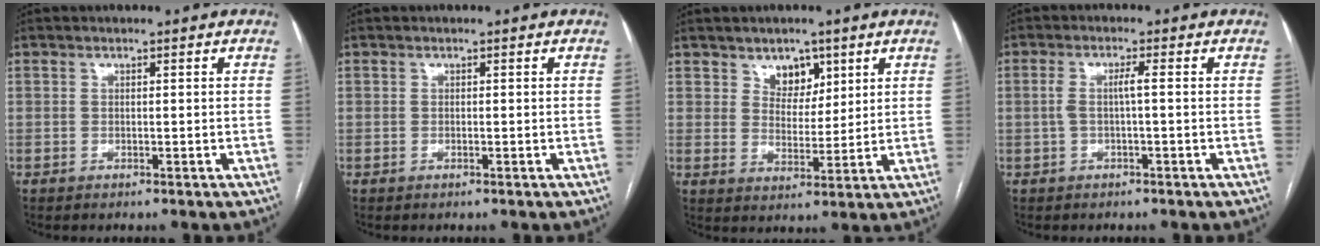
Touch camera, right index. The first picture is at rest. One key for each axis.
{"total": 0.0}
{"total": 5.2, "fx": 3.1, "fy": 3.6, "fz": 2.2, "tx": -0.026, "ty": 0.001, "tz": 0.056}
{"total": 2.7, "fx": -0.3, "fy": 0.3, "fz": 2.7, "tx": -0.056, "ty": 0.012, "tz": -0.003}